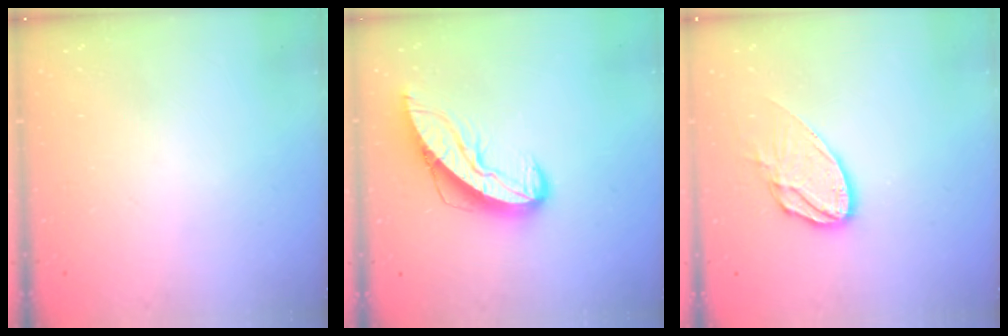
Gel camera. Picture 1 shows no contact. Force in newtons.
{"total": 9.6, "press": 9.6, "slide": 0.8}
{"total": 11.5, "press": 11.5, "slide": 0.5}